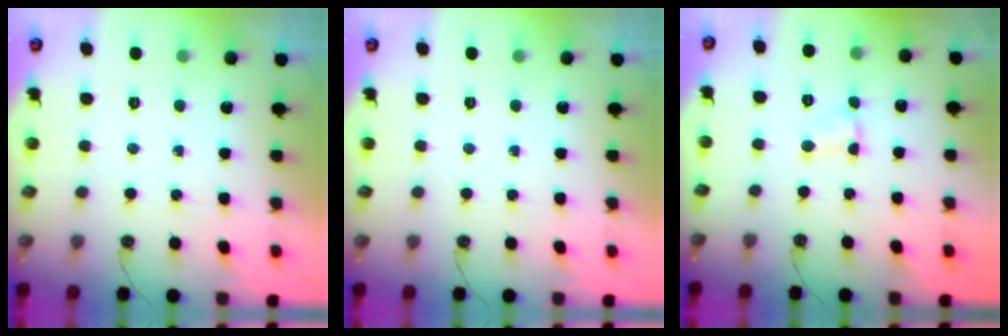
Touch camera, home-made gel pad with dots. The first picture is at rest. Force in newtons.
{"total": 0.0}
{"total": 1.7, "press": 1.7, "slide": 0.2}